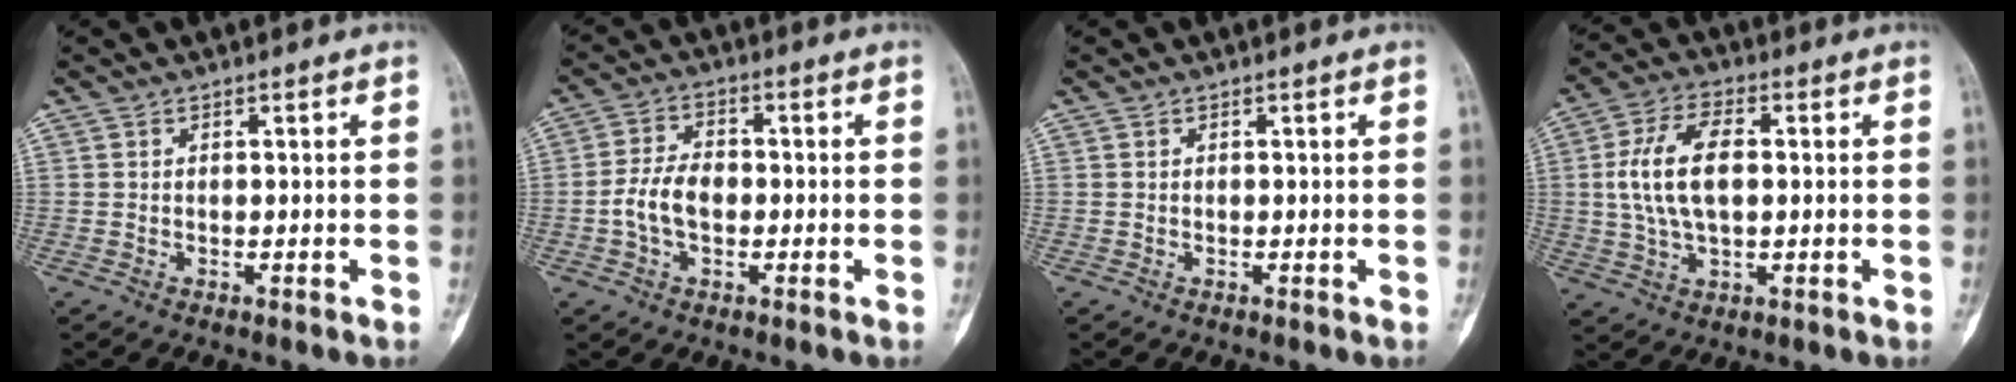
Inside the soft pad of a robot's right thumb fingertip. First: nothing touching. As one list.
[{"total": 6.6, "force": [-1.2, 4.1, 5.0], "torque": [-0.099, 0.020, -0.026]}, {"total": 0.0}, {"total": 11.6, "force": [1.0, 6.1, 9.7], "torque": [-0.193, 0.011, 0.020]}]